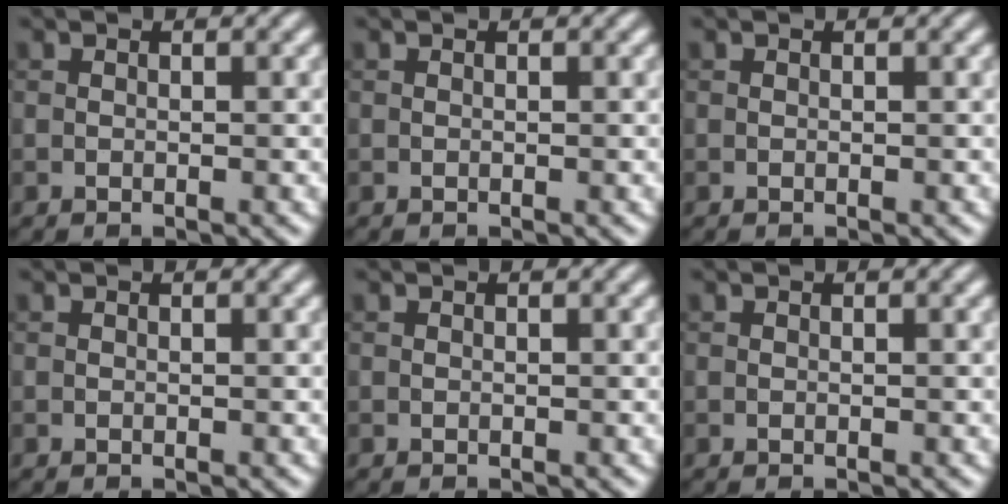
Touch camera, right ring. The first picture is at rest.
{"total": 0.0}
{"total": 0.0}
{"total": 0.0}
{"total": 0.0}
{"total": 0.0}